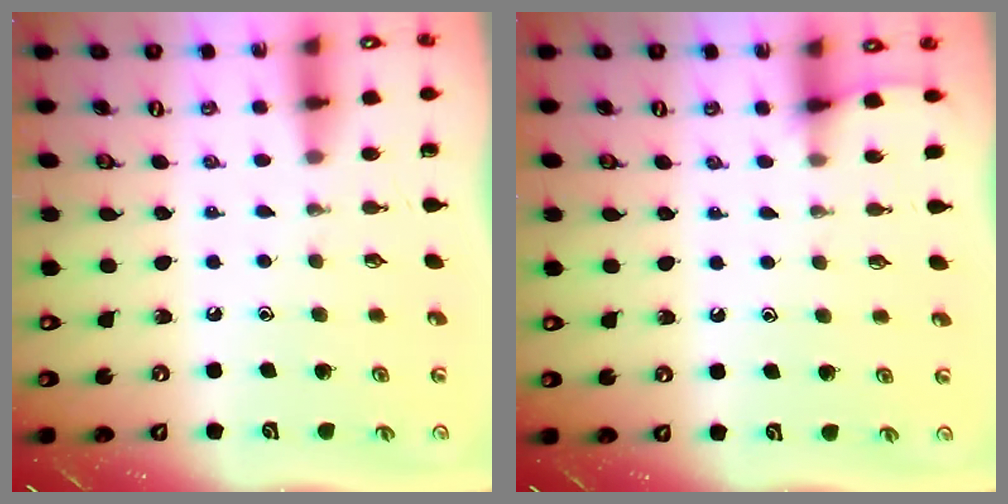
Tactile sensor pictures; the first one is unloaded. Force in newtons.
{"total": 2.4, "press": 2.4, "slide": 0.4}